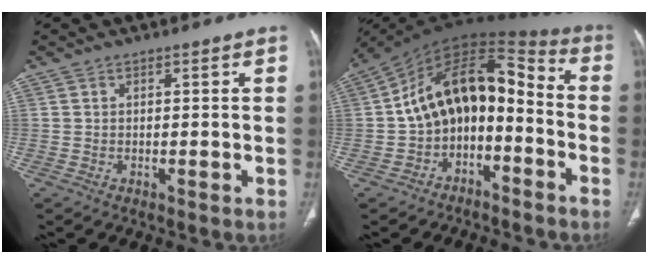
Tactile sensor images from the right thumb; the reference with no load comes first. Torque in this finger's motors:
{"motor_torque": [0.41, 2.07, 1.46, -1.30, 0.25]}